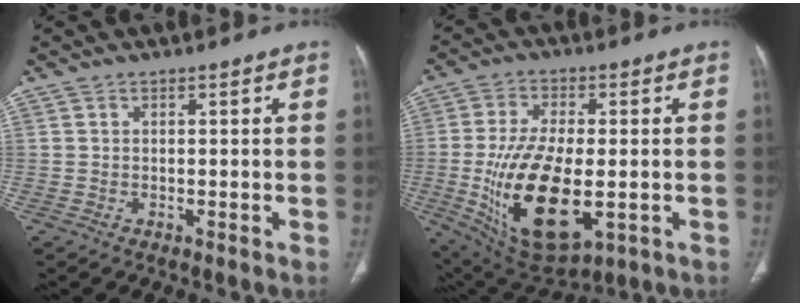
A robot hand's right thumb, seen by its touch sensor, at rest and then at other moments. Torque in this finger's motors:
{"motor_torque": [-0.17, 2.04, 1.67, 0.39, 0.68]}